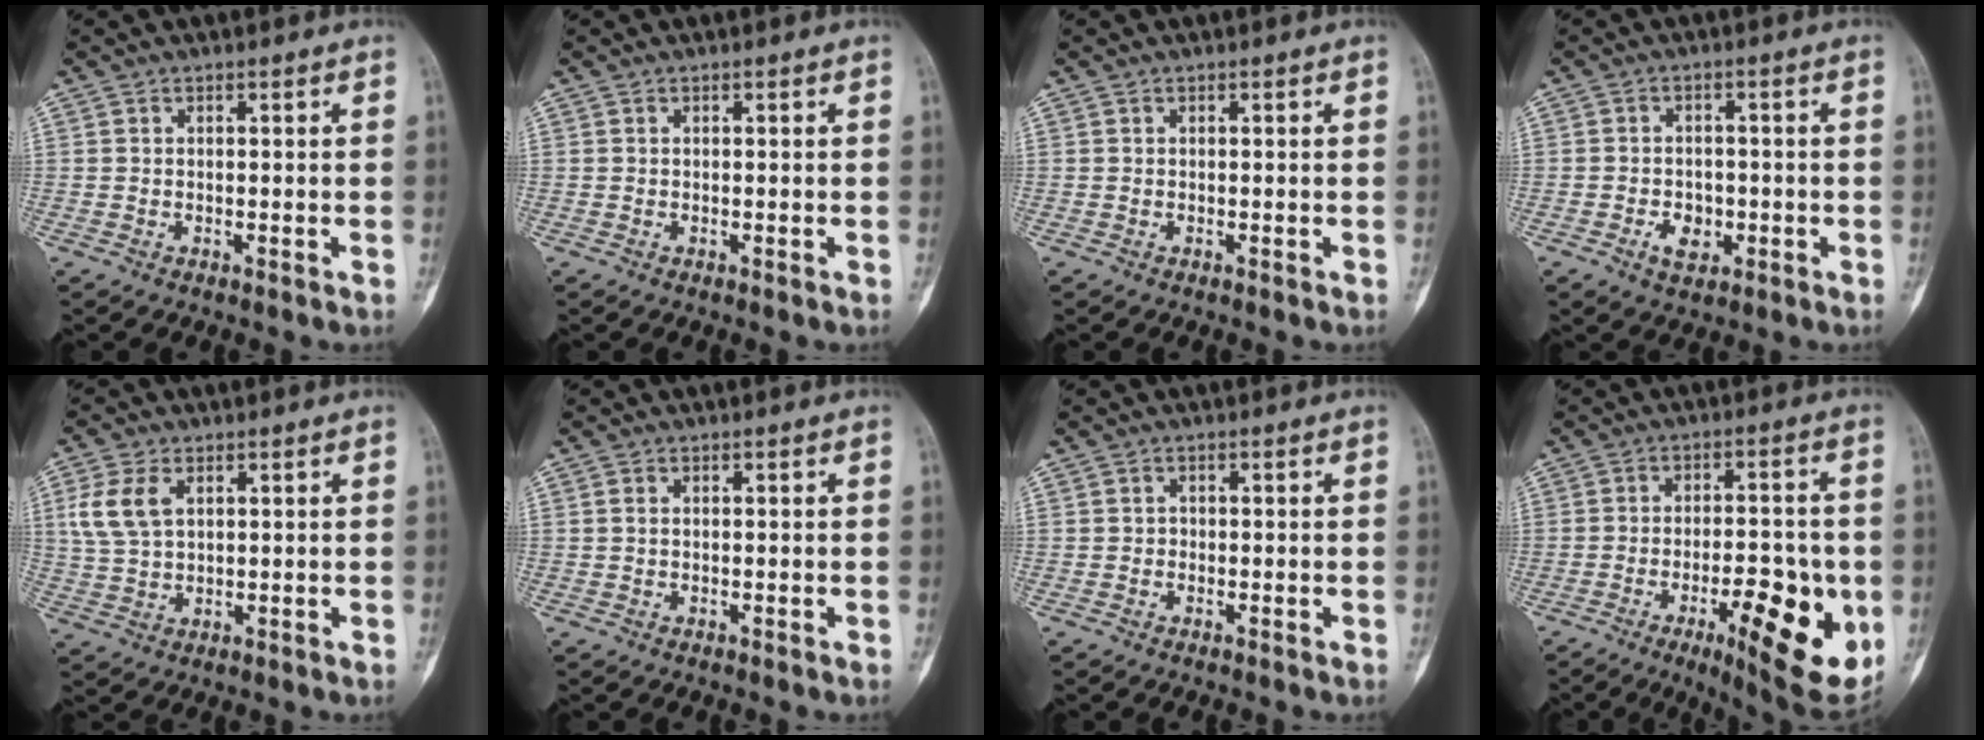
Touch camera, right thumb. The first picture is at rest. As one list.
[{"total": 0.0}, {"total": 0.0}, {"total": 4.3, "force": [-1.6, 3.0, 2.6], "torque": [-0.030, 0.007, -0.025]}, {"total": 7.4, "force": [2.3, 4.5, 5.4], "torque": [-0.117, 0.003, 0.051]}, {"total": 0.8, "force": [0.2, 0.5, 0.6], "torque": [-0.015, 0.002, 0.006]}, {"total": 0.6, "force": [-0.2, 0.5, 0.0], "torque": [0.008, 0.003, -0.006]}, {"total": 17.4, "force": [-5.0, 5.6, 15.7], "torque": [-0.196, 0.002, -0.061]}]